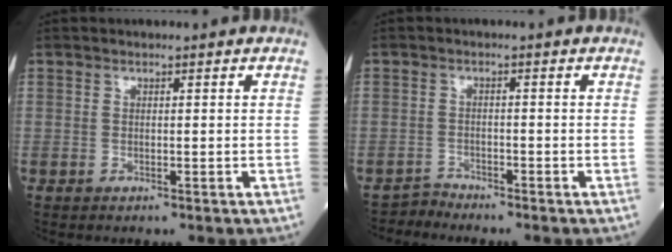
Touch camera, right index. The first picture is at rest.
{"total": 2.0, "force": [-1.8, -0.1, -1.0], "torque": [0.030, -0.010, -0.034]}